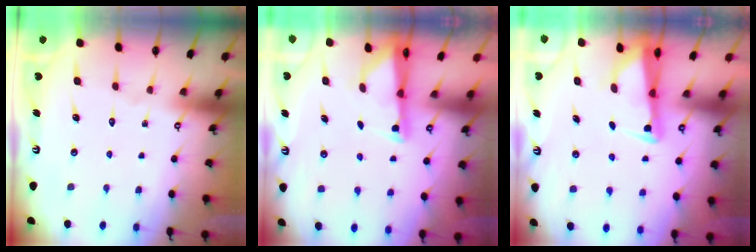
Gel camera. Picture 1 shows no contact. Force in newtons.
{"total": 1.8, "press": 1.8, "slide": 0.4}
{"total": 2.4, "press": 2.4, "slide": 0.5}